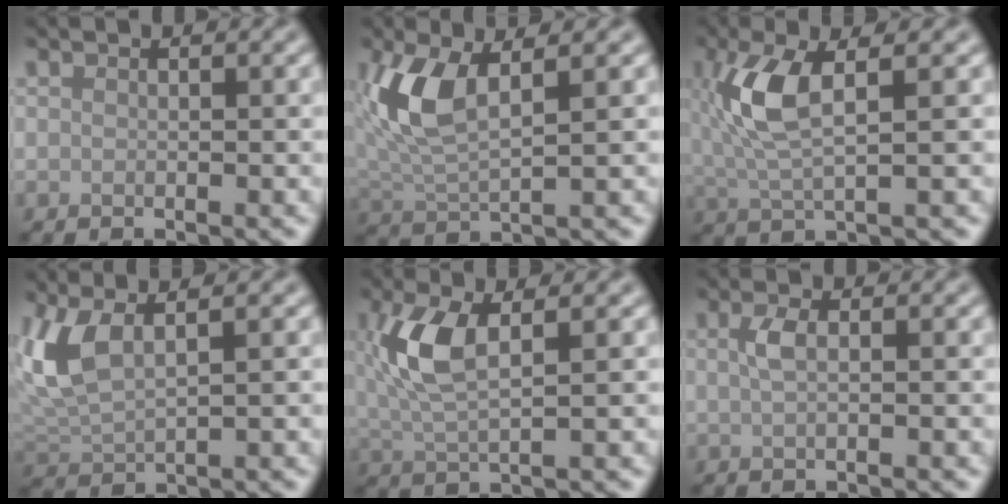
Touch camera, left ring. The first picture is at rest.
{"total": 5.4, "force": [1.8, 2.2, 4.6], "torque": [-0.111, 0.001, 0.038]}
{"total": 5.3, "force": [1.2, 1.7, 4.8], "torque": [-0.115, 0.005, 0.022]}
{"total": 4.7, "force": [2.2, 1.7, 3.8], "torque": [-0.097, 0.005, 0.046]}
{"total": 5.2, "force": [1.2, 2.0, 4.6], "torque": [-0.110, 0.008, 0.022]}
{"total": 1.6, "force": [0.3, 0.6, 1.5], "torque": [-0.031, 0.005, 0.005]}